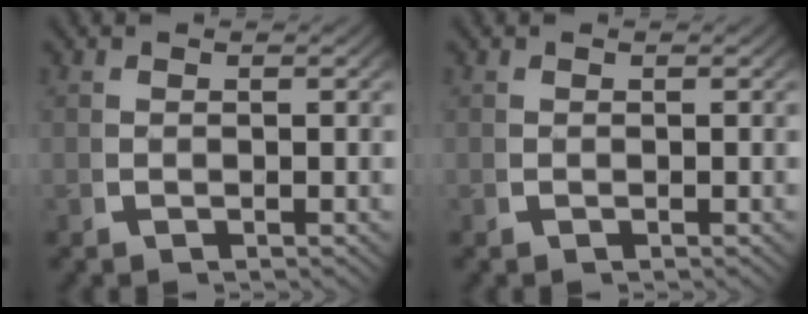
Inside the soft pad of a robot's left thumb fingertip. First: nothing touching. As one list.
[{"total": 0.0}]